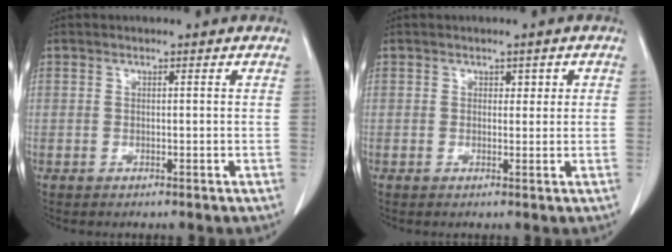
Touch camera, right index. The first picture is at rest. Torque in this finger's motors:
{"motor_torque": [-0.28, 0.14, 0.04, -0.01]}